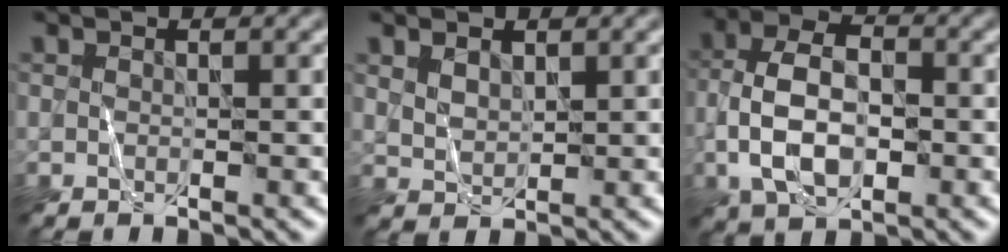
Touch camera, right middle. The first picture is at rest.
{"total": 1.5, "force": [1.0, 0.8, 0.7], "torque": [-0.018, -0.001, 0.027]}
{"total": 6.6, "force": [-1.5, 3.8, 5.1], "torque": [-0.104, 0.008, -0.032]}